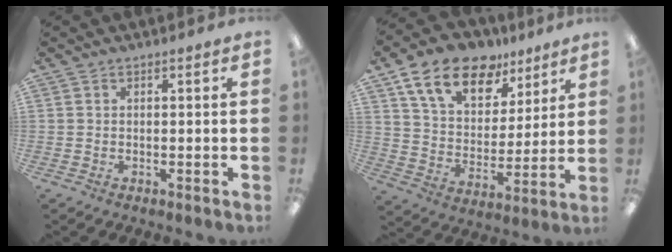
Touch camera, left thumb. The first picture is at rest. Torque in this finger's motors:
{"motor_torque": [1.14, 1.16, 1.35, -1.41, 0.23]}